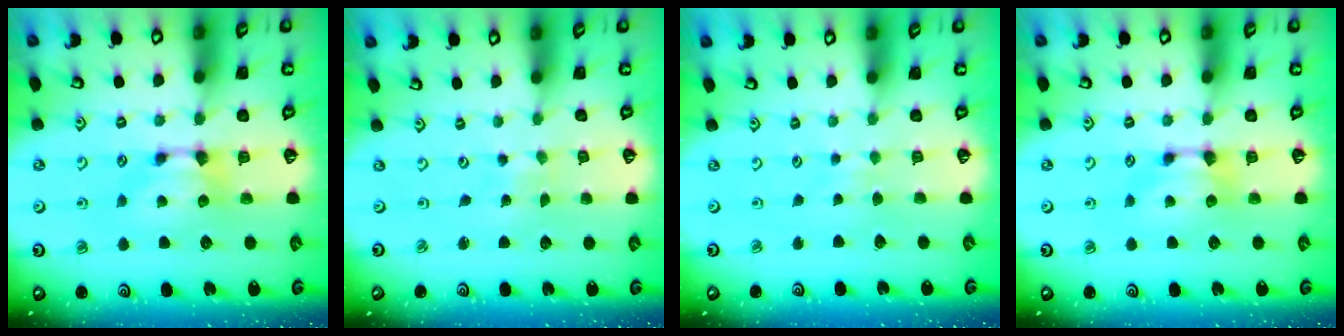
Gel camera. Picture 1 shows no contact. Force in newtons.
{"total": 5.9, "press": 5.9, "slide": 0.3}
{"total": 3.5, "press": 3.5, "slide": 0.3}
{"total": 0.0}